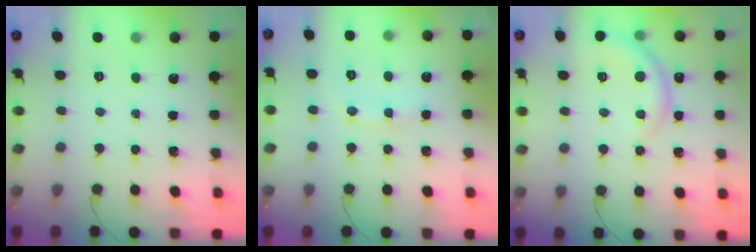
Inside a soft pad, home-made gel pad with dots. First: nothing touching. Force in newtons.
{"total": 8.1, "press": 8.0, "slide": 1.1}
{"total": 7.2, "press": 7.2, "slide": 0.6}